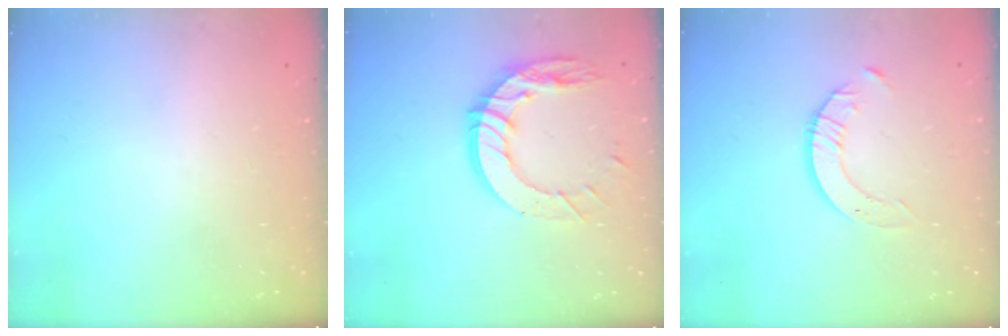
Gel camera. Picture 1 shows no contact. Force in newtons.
{"total": 14.0, "press": 13.9, "slide": 1.5}
{"total": 4.0, "press": 4.0, "slide": 0.5}